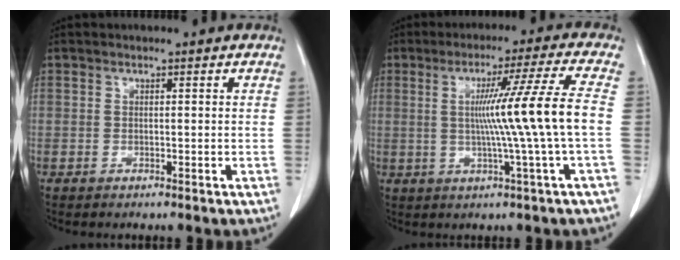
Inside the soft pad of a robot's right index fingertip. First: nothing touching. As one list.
[{"total": 12.0, "force": [-0.2, -2.7, 11.6], "torque": [-0.188, 0.003, 0.005]}]